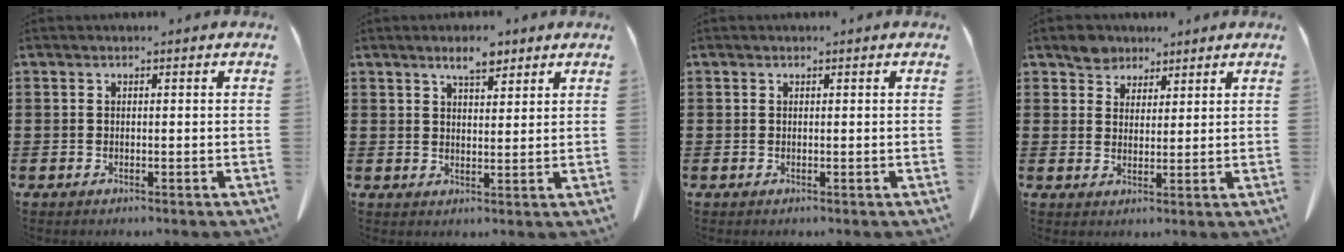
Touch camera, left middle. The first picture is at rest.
{"total": 4.3, "force": [3.4, 1.3, 2.3], "torque": [-0.043, -0.004, 0.060]}
{"total": 0.0}
{"total": 3.9, "force": [3.1, 2.2, 0.5], "torque": [-0.016, 0.002, 0.059]}